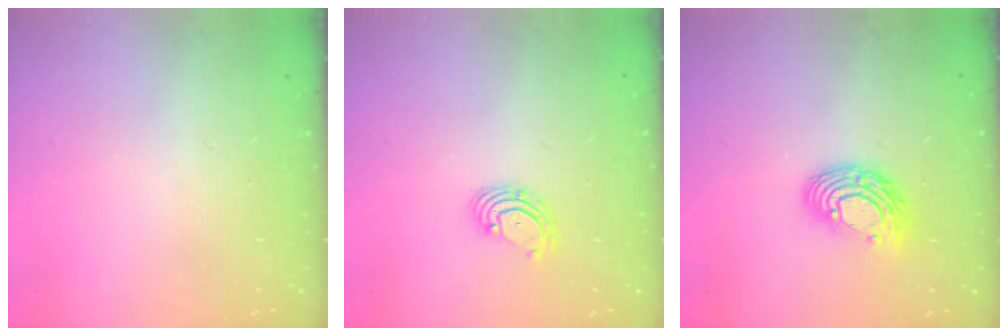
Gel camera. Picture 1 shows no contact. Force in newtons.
{"total": 3.3, "press": 3.3, "slide": 0.5}
{"total": 11.3, "press": 11.2, "slide": 1.1}